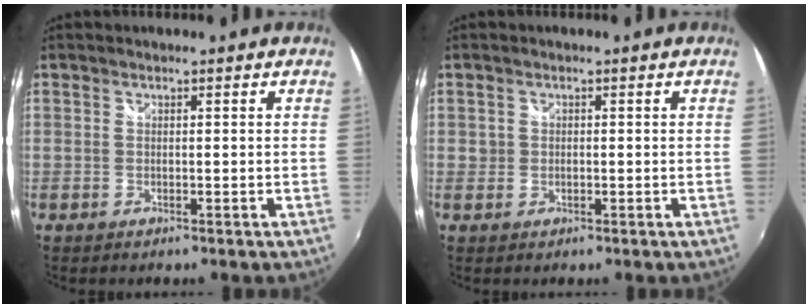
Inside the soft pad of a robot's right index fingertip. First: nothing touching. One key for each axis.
{"total": 1.6, "fx": 0.0, "fy": 1.5, "fz": 0.4, "tx": -0.006, "ty": 0.001, "tz": -0.001}